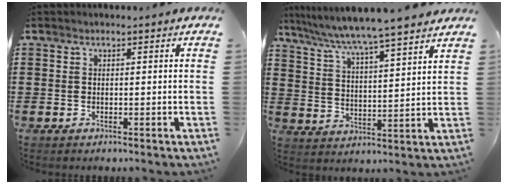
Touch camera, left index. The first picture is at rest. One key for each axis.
{"total": 6.3, "fx": 5.8, "fy": -0.9, "fz": 2.4, "tx": -0.073, "ty": -0.040, "tz": 0.095}